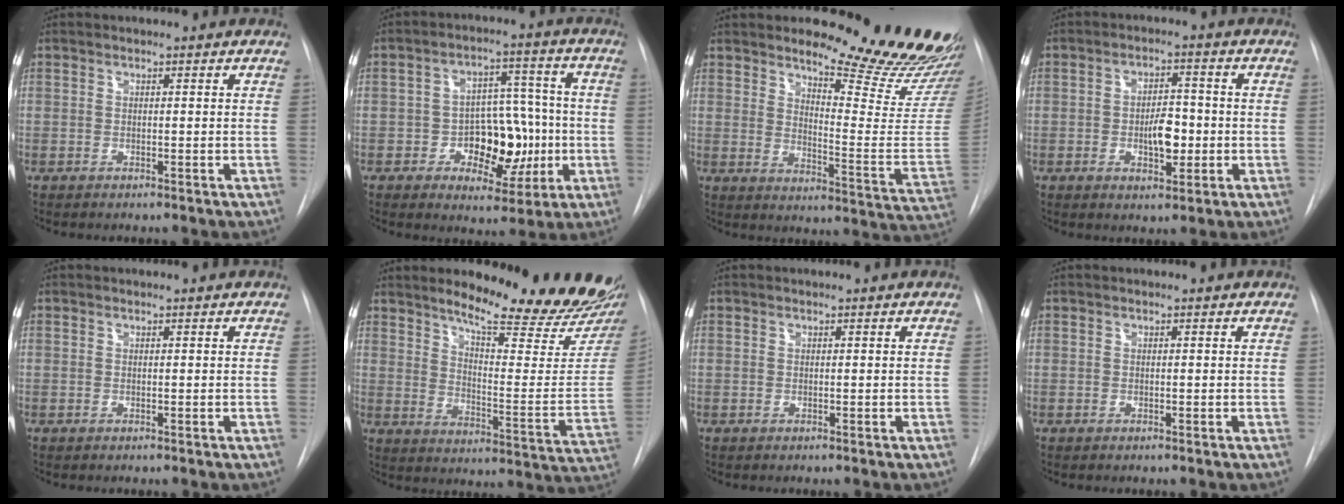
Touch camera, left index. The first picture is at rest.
{"total": 10.8, "force": [-2.3, 6.4, 8.4], "torque": [-0.111, 0.027, -0.025]}
{"total": 20.4, "force": [18.6, 1.8, 8.2], "torque": [-0.107, -0.136, 0.223]}
{"total": 5.6, "force": [-1.1, 2.7, 4.8], "torque": [-0.076, 0.006, -0.013]}
{"total": 0.0}
{"total": 20.2, "force": [18.3, 1.3, 8.6], "torque": [-0.117, -0.103, 0.232]}
{"total": 0.0}
{"total": 0.0}